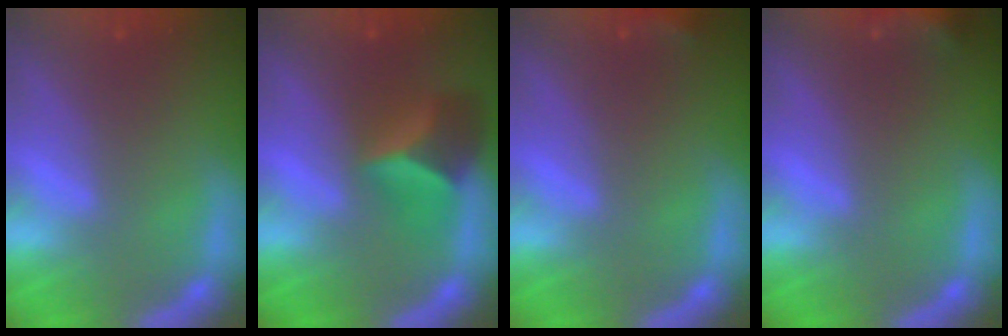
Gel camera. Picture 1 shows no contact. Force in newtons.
{"total": 4.9}
{"total": 1.9}
{"total": 4.9}